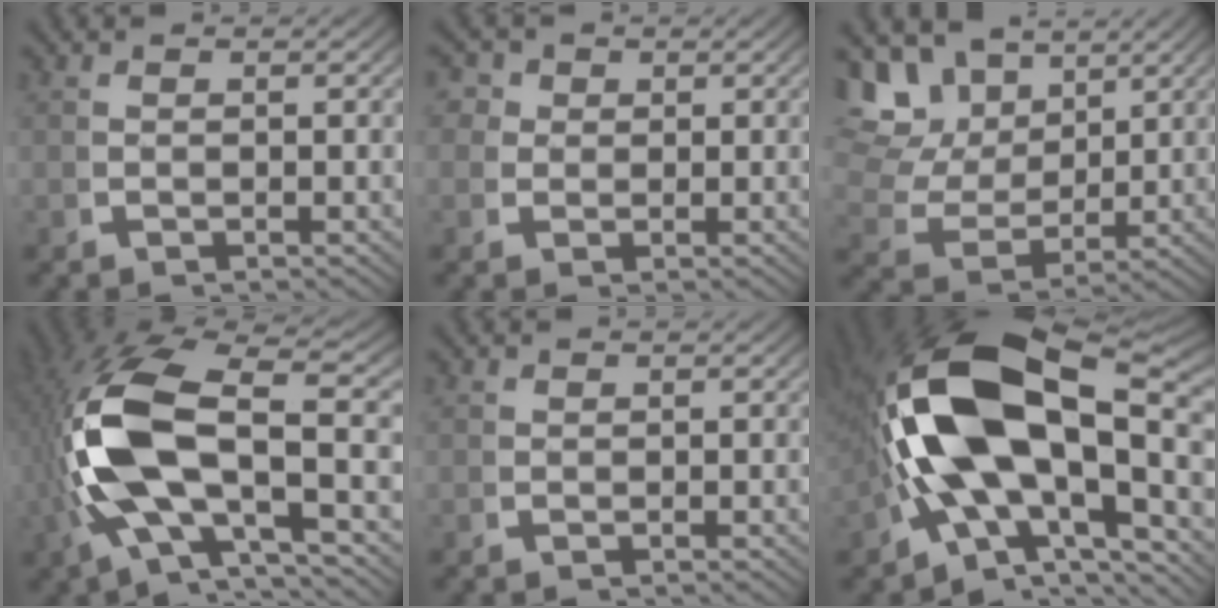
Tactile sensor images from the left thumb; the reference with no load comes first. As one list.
[{"total": 3.3, "force": [1.1, 2.9, 1.1], "torque": [-0.025, -0.006, 0.012]}, {"total": 9.5, "force": [2.7, 7.8, 4.8], "torque": [-0.118, -0.023, 0.045]}, {"total": 13.3, "force": [0.2, 7.1, 11.3], "torque": [-0.254, -0.018, 0.020]}, {"total": 0.0}, {"total": 21.3, "force": [0.2, 13.1, 16.8], "torque": [-0.345, -0.039, 0.020]}]